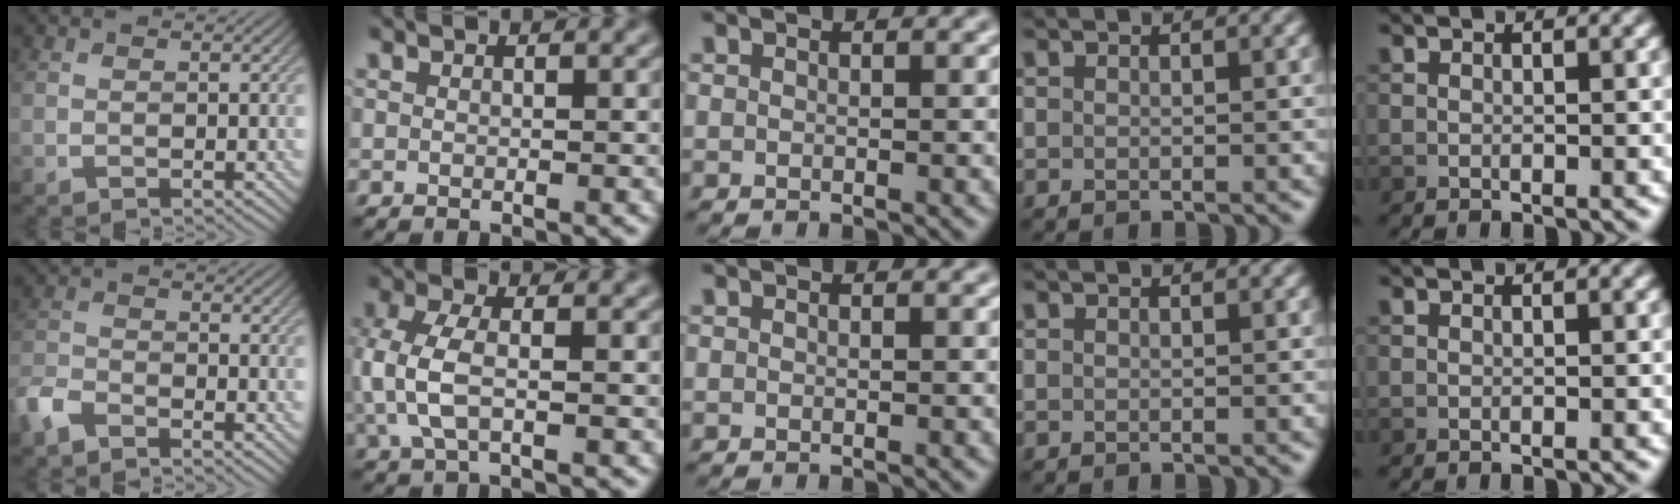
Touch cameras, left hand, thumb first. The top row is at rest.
{"thumb": {"total": 4.1, "force": [-3.4, 1.4, 2.0], "torque": [-0.047, -0.006, -0.083]}, "index": {"total": 4.2, "force": [-0.2, 2.0, 3.7], "torque": [-0.094, 0.002, -0.008]}}